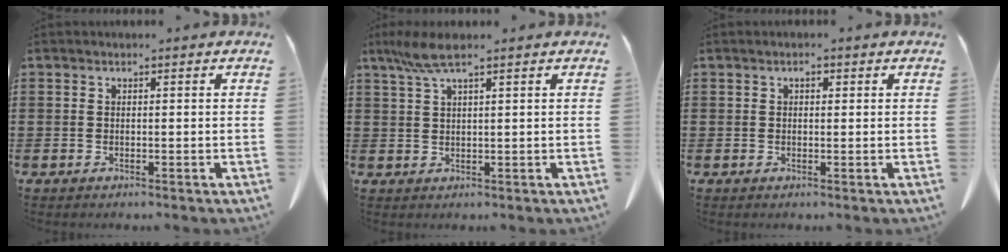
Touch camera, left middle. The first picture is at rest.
{"total": 4.5, "force": [2.8, 0.6, 3.4], "torque": [-0.081, -0.002, 0.048]}
{"total": 0.9, "force": [0.3, 0.5, 0.6], "torque": [-0.014, 0.005, 0.006]}